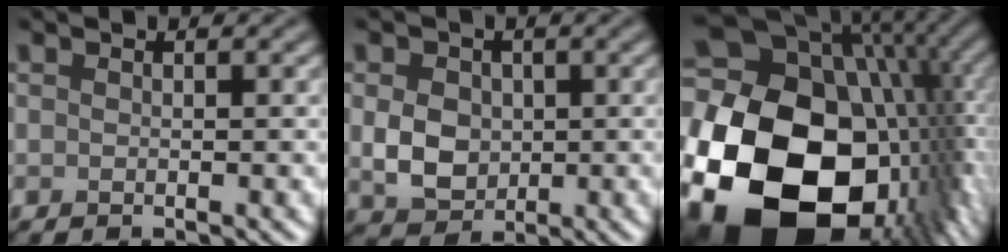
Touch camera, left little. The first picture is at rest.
{"total": 4.2, "force": [0.0, 3.3, 2.5], "torque": [-0.052, -0.005, 0.002]}
{"total": 23.3, "force": [-5.4, 17.4, 14.6], "torque": [-0.268, -0.038, -0.085]}